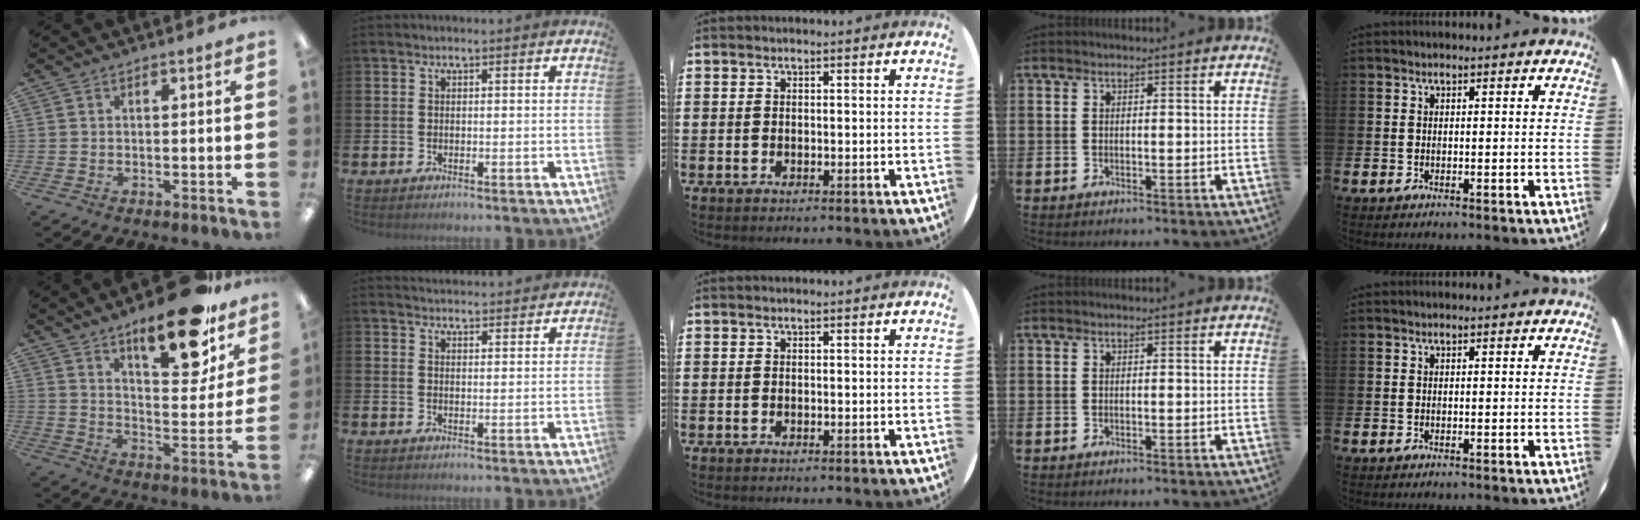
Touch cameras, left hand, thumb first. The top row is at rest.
{"thumb": {"total": 19.5, "force": [13.8, 6.6, 12.2], "torque": [-0.171, -0.085, 0.222]}, "index": {"total": 3.0, "force": [3.0, 0.3, -0.1], "torque": [-0.004, -0.017, 0.054]}}